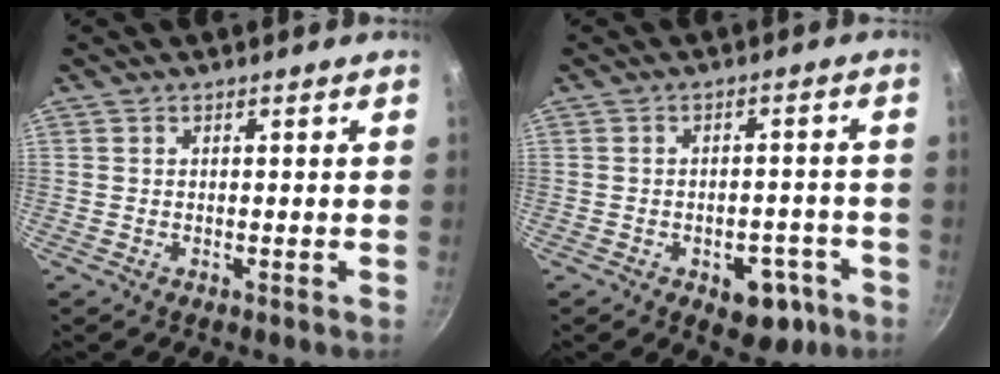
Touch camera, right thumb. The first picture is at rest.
{"total": 7.7, "force": [-3.9, 4.5, 4.9], "torque": [-0.037, 0.026, -0.045]}